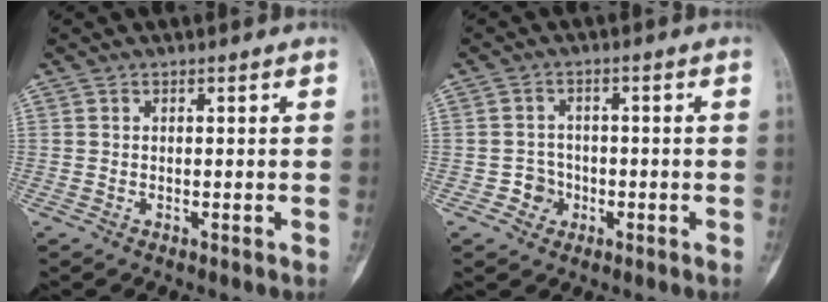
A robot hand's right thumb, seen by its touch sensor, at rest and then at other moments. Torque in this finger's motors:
{"motor_torque": [0.12, 0.08, 0.45, -0.26, 0.00]}